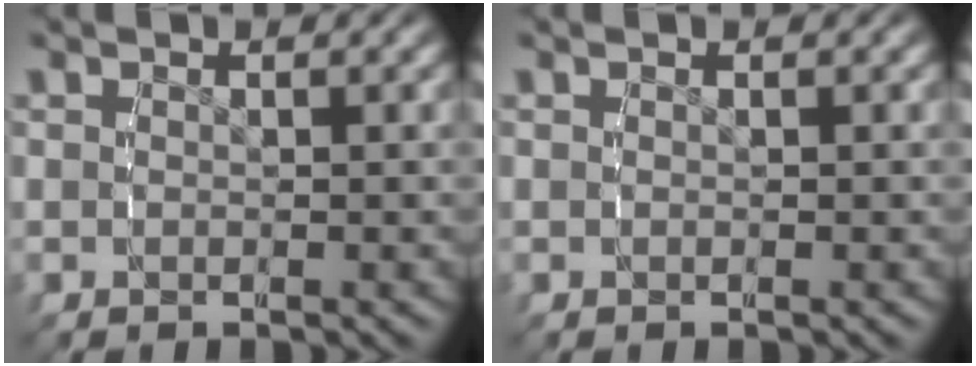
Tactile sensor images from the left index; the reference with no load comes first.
{"total": 0.0}